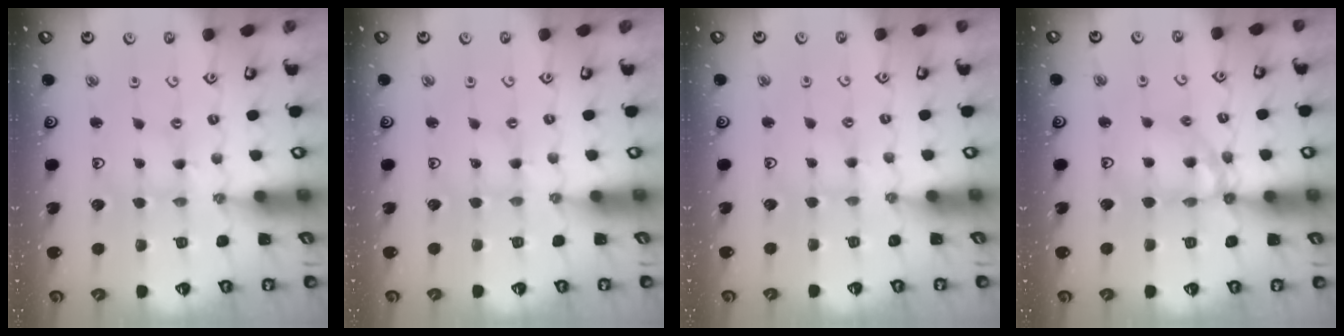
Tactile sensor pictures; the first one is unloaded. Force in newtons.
{"total": 0.8, "press": 0.8, "slide": 0.1}
{"total": 1.6, "press": 1.5, "slide": 0.4}
{"total": 11.7, "press": 11.6, "slide": 1.3}